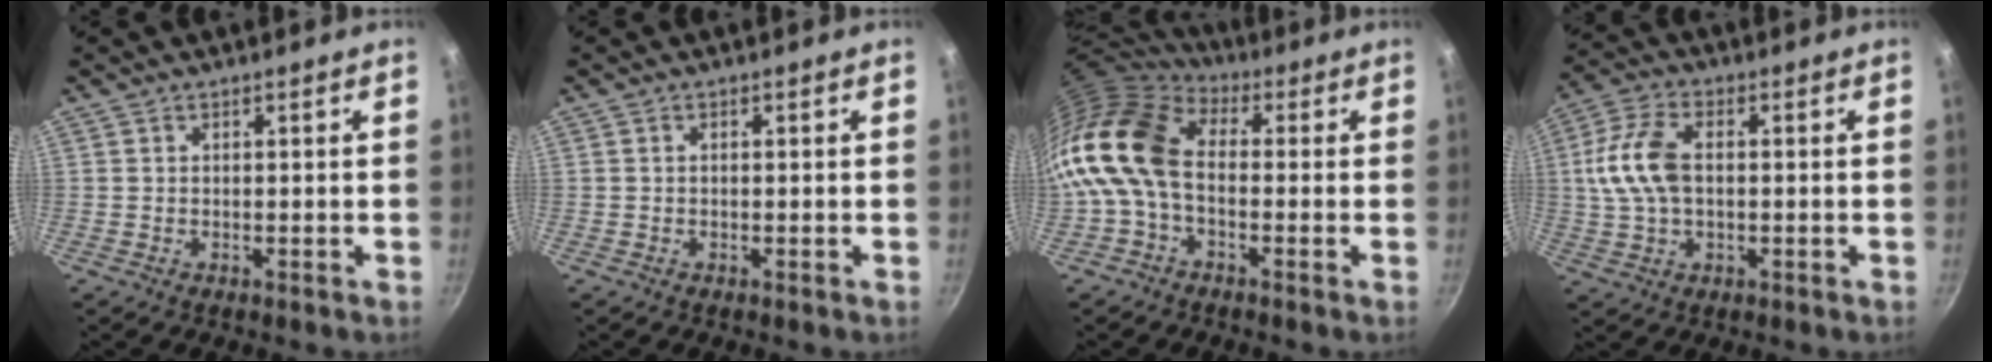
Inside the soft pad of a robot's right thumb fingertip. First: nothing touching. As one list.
[{"total": 0.0}, {"total": 11.9, "force": [-1.2, 7.8, 9.0], "torque": [-0.158, 0.030, -0.041]}, {"total": 11.0, "force": [0.8, 6.7, 8.7], "torque": [-0.172, 0.022, 0.008]}]